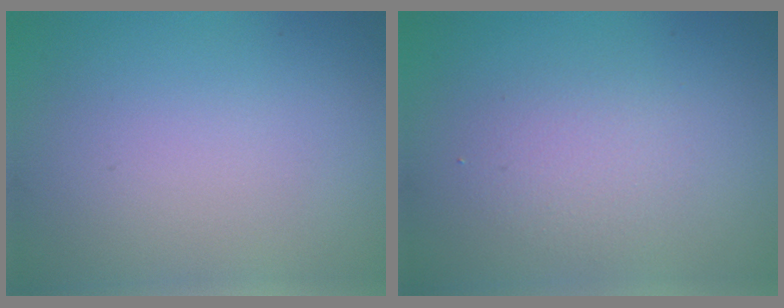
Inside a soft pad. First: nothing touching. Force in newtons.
{"total": 2.0, "press": 2.0, "slide": 0.1}